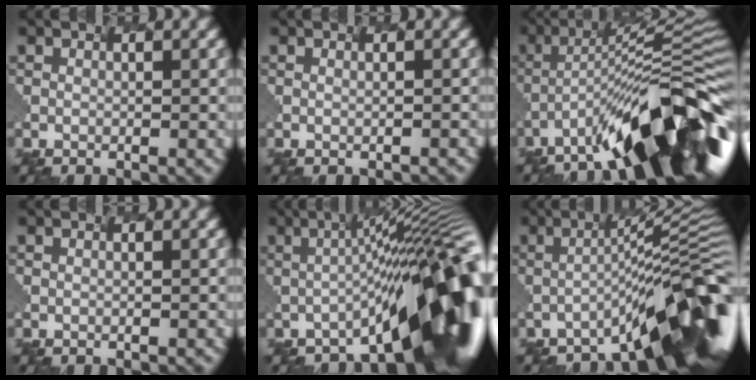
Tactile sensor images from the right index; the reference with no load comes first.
{"total": 0.5, "force": [0.1, 0.3, 0.4], "torque": [0.002, 0.003, 0.001]}
{"total": 13.9, "force": [-8.4, 2.8, 10.7], "torque": [-0.160, 0.016, -0.127]}
{"total": 0.0}
{"total": 14.6, "force": [-4.5, 3.7, 13.4], "torque": [-0.158, 0.011, -0.069]}
{"total": 10.8, "force": [-5.7, 1.7, 9.0], "torque": [-0.106, 0.016, -0.089]}